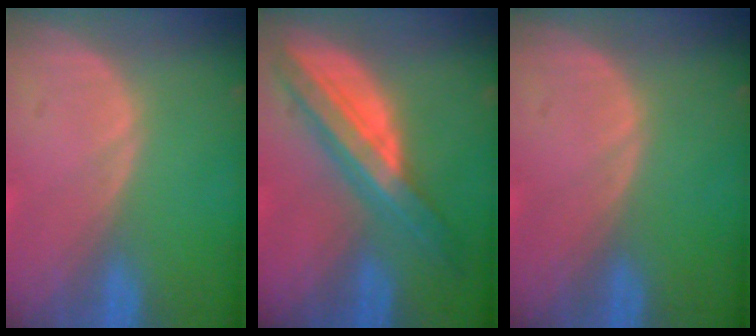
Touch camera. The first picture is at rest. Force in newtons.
{"total": 8.5, "press": 8.5, "slide": 0.5}
{"total": 0.0}